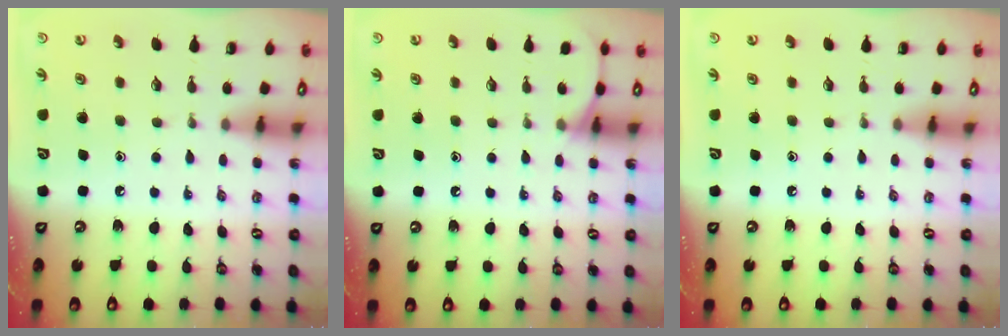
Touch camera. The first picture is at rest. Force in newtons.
{"total": 6.6, "press": 6.5, "slide": 0.7}
{"total": 0.0}